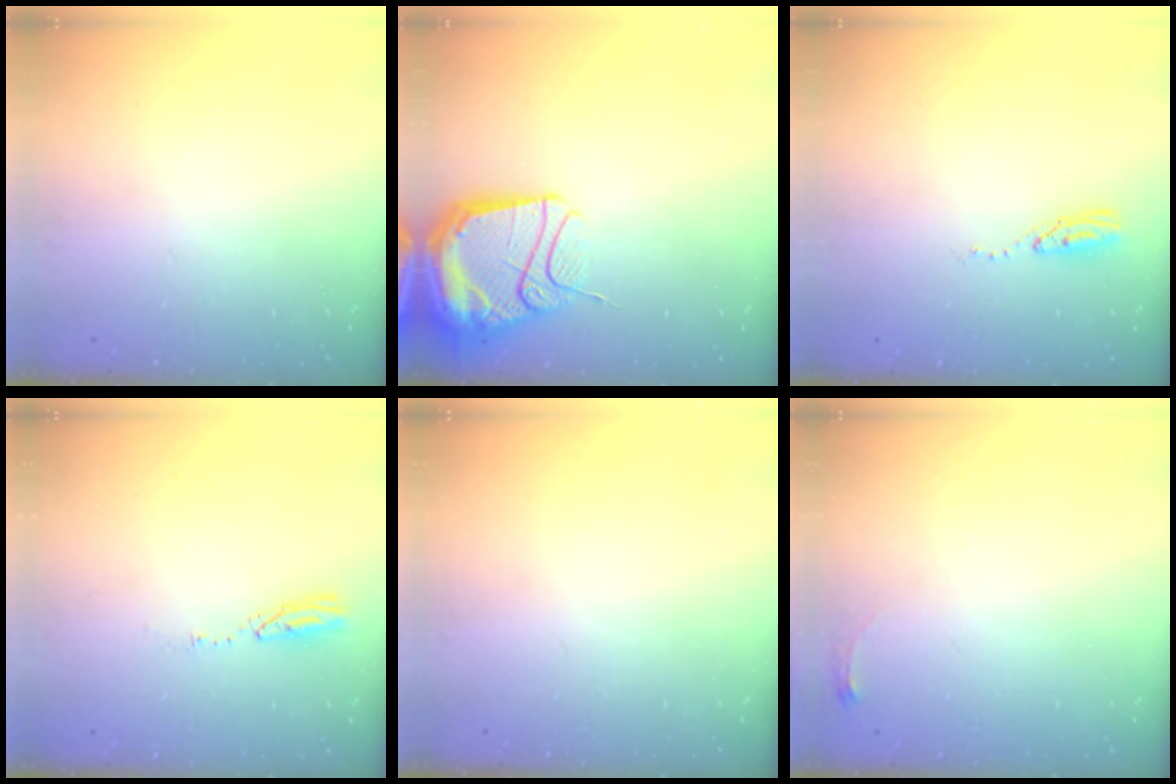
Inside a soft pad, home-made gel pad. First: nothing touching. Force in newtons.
{"total": 17.2, "press": 17.1, "slide": 1.5}
{"total": 4.3, "press": 4.3, "slide": 0.2}
{"total": 3.6, "press": 3.6, "slide": 0.3}
{"total": 0.0}
{"total": 3.3, "press": 3.3, "slide": 0.5}